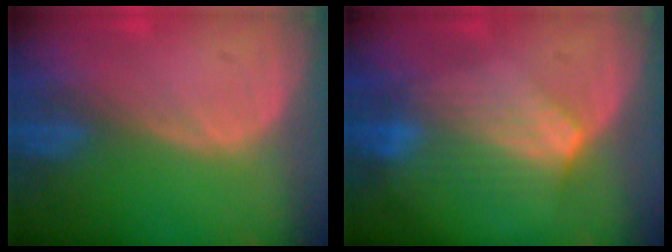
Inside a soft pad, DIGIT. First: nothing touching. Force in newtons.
{"total": 7.1, "press": 6.4, "slide": 3.0}